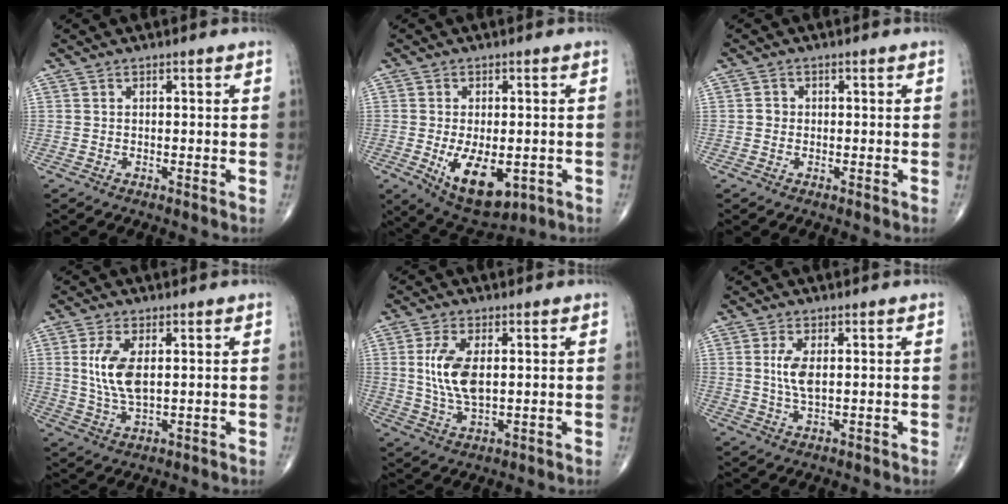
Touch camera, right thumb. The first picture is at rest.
{"total": 11.1, "force": [-2.9, 5.8, 9.0], "torque": [-0.125, -0.009, -0.030]}
{"total": 1.3, "force": [-0.2, 1.2, 0.4], "torque": [-0.001, 0.004, -0.006]}
{"total": 8.1, "force": [1.5, 3.7, 7.1], "torque": [-0.148, -0.010, 0.034]}
{"total": 9.0, "force": [1.3, 4.3, 7.8], "torque": [-0.163, -0.010, 0.029]}
{"total": 4.7, "force": [0.8, 1.9, 4.2], "torque": [-0.090, -0.006, 0.017]}